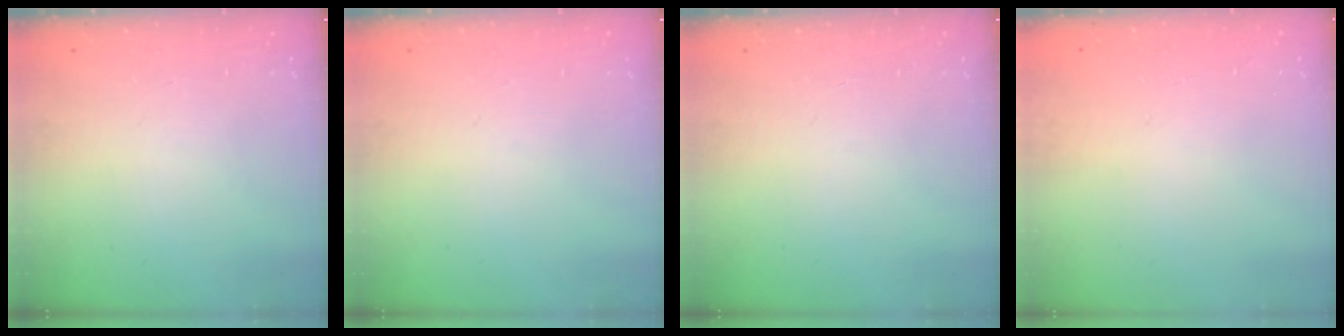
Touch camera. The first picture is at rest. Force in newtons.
{"total": 0.0}
{"total": 0.0}
{"total": 0.0}